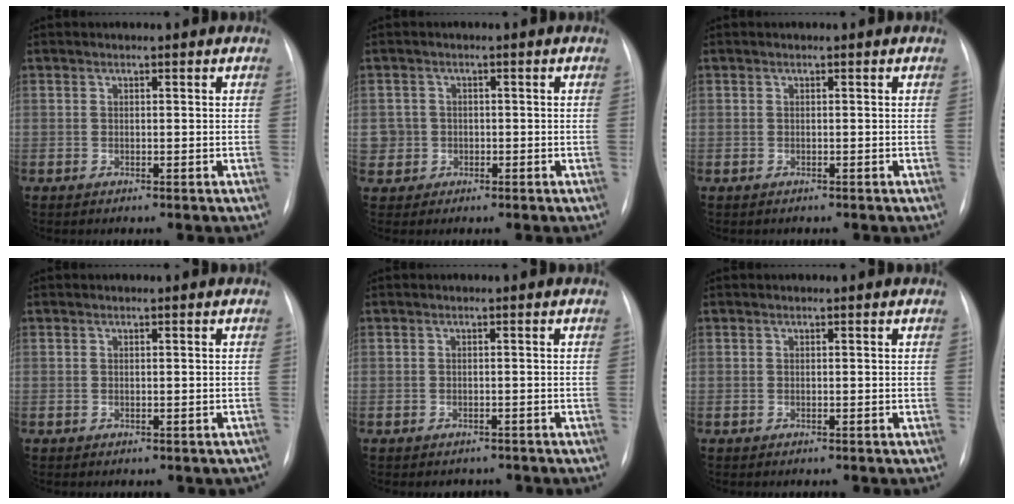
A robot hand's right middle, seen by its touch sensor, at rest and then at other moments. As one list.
[{"total": 3.2, "force": [-0.3, 3.2, -0.2], "torque": [0.014, 0.009, -0.004]}, {"total": 0.0}, {"total": 0.7, "force": [-0.2, 0.7, 0.2], "torque": [-0.001, 0.007, 0.002]}, {"total": 2.1, "force": [-1.7, 1.2, 0.1], "torque": [-0.002, 0.006, -0.023]}, {"total": 0.0}]